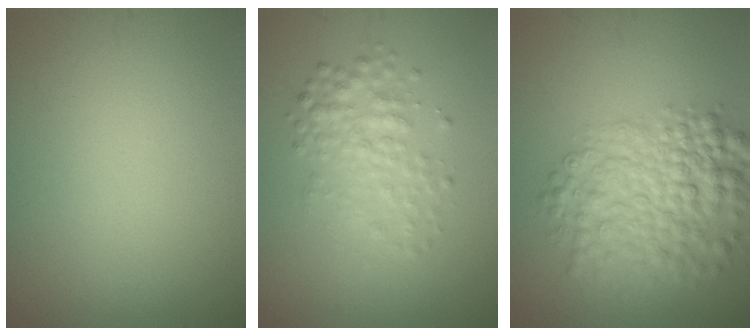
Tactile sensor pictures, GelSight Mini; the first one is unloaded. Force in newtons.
{"total": 3.1, "press": 3.1, "slide": 0.0}
{"total": 7.0, "press": 7.0, "slide": 0.2}